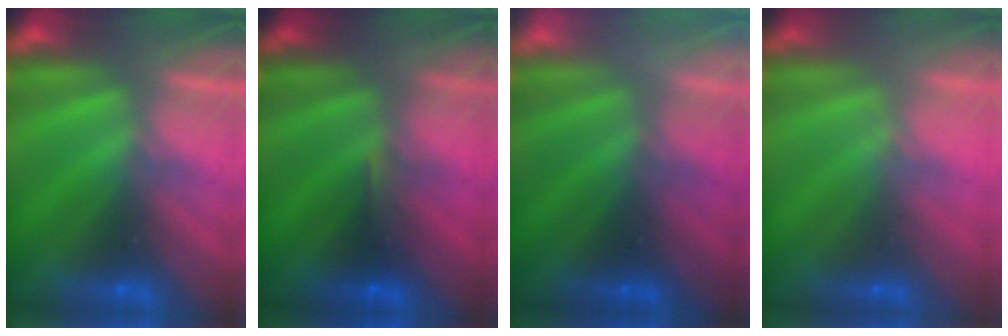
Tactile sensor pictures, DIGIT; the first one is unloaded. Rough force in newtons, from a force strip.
{"total": 3.6}
{"total": 2.6}
{"total": 2.1}